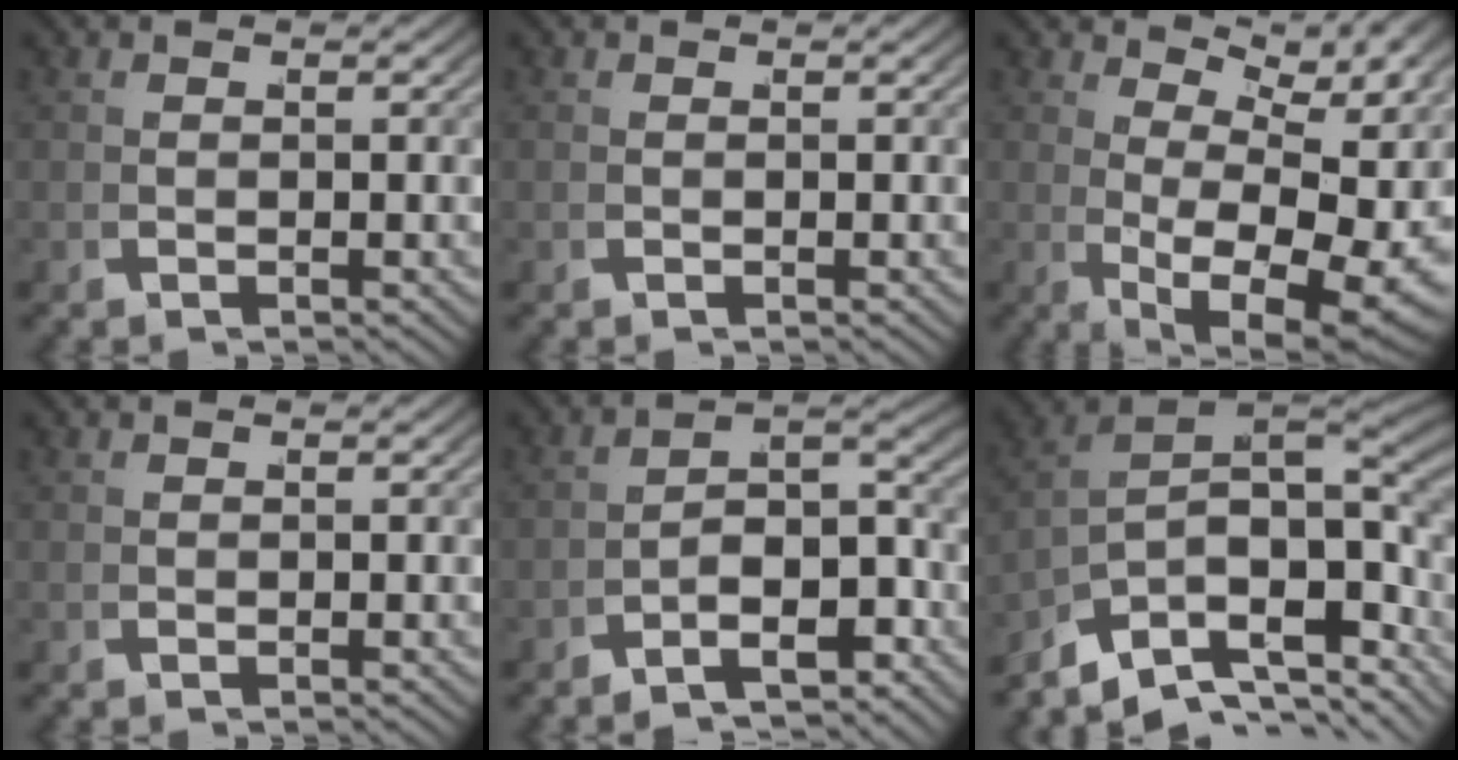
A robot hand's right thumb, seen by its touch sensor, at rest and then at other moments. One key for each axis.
{"total": 0.0}
{"total": 11.0, "fx": 1.0, "fy": 6.0, "fz": 9.2, "tx": -0.142, "ty": -0.029, "tz": 0.038}
{"total": 0.5, "fx": 0.5, "fy": -0.1, "fz": 0.1, "tx": 0.002, "ty": 0.002, "tz": 0.011}
{"total": 7.0, "fx": -3.4, "fy": 3.5, "fz": 5.1, "tx": -0.079, "ty": -0.020, "tz": -0.049}
{"total": 13.4, "fx": -0.8, "fy": 8.8, "fz": 10.0, "tx": -0.171, "ty": -0.031, "tz": -0.005}